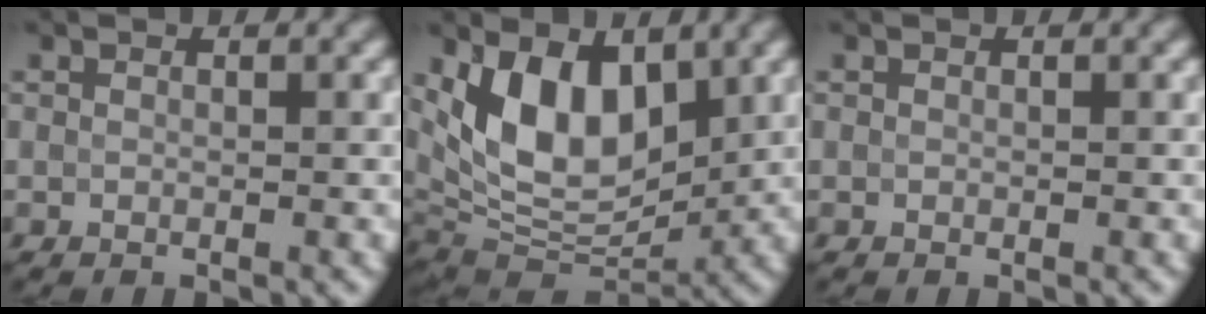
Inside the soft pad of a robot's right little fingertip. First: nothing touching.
{"total": 8.5, "force": [2.5, 4.7, 6.6], "torque": [-0.117, -0.007, 0.041]}
{"total": 0.0}